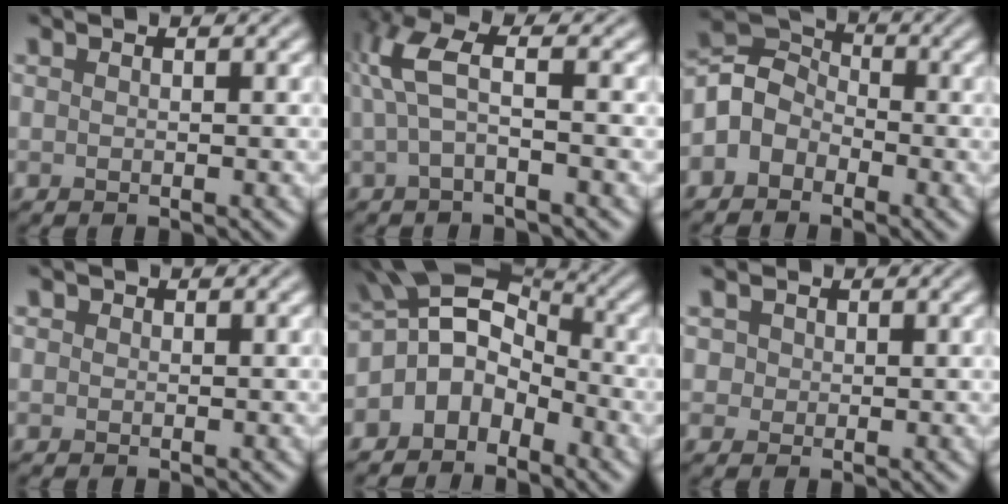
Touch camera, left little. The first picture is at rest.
{"total": 4.1, "force": [0.4, 1.5, 3.8], "torque": [-0.095, 0.011, 0.000]}
{"total": 3.4, "force": [-1.8, 2.7, 1.1], "torque": [-0.010, 0.012, -0.050]}
{"total": 1.1, "force": [0.4, 1.0, 0.4], "torque": [-0.006, -0.001, 0.004]}
{"total": 6.1, "force": [-1.8, 4.3, 3.8], "torque": [-0.034, 0.021, -0.049]}
{"total": 4.2, "force": [1.9, 3.3, 1.8], "torque": [-0.042, 0.008, 0.019]}